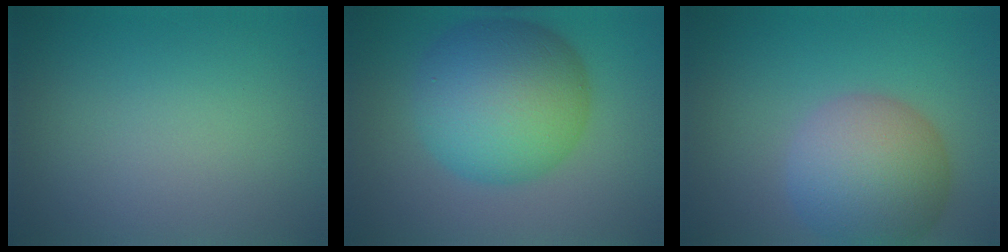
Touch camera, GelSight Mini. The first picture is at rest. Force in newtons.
{"total": 10.6, "press": 10.6, "slide": 0.1}
{"total": 7.6, "press": 7.6, "slide": 0.4}